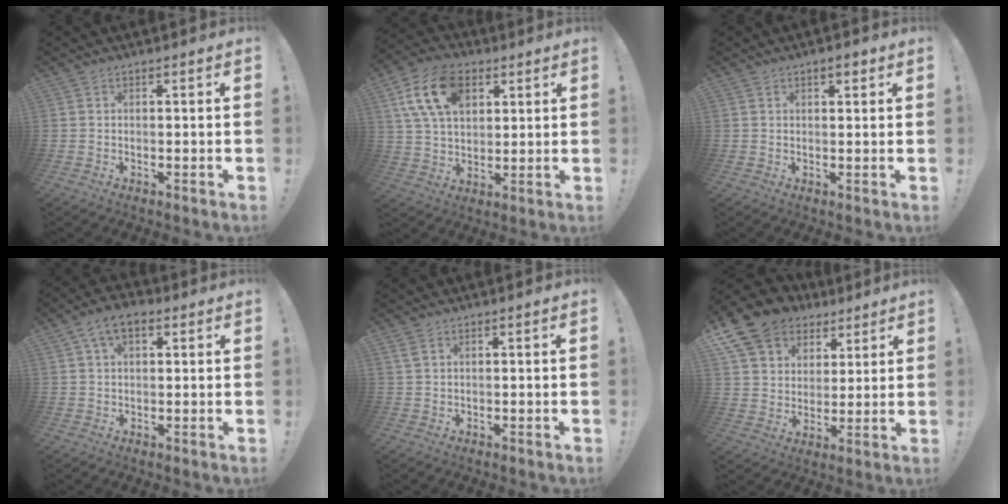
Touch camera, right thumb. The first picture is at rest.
{"total": 16.6, "force": [6.9, 10.8, 10.6], "torque": [-0.186, -0.016, 0.130]}
{"total": 2.6, "force": [1.5, 1.1, 1.8], "torque": [-0.022, -0.004, 0.024]}
{"total": 7.2, "force": [3.1, 3.9, 5.1], "torque": [-0.087, 0.005, 0.058]}
{"total": 2.0, "force": [1.0, 1.0, 1.4], "torque": [-0.019, -0.001, 0.017]}
{"total": 13.6, "force": [8.6, 9.5, 4.6], "torque": [-0.076, -0.059, 0.171]}